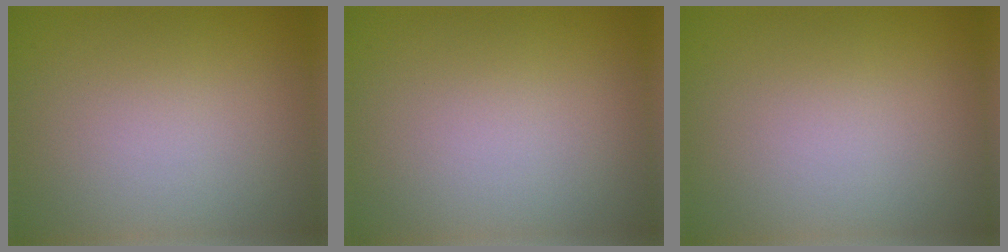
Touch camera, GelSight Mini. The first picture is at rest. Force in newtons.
{"total": 0.0}
{"total": 0.0}